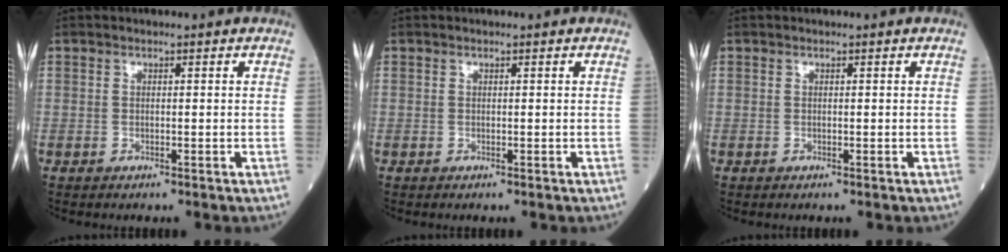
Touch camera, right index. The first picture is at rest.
{"total": 0.0}
{"total": 0.0}